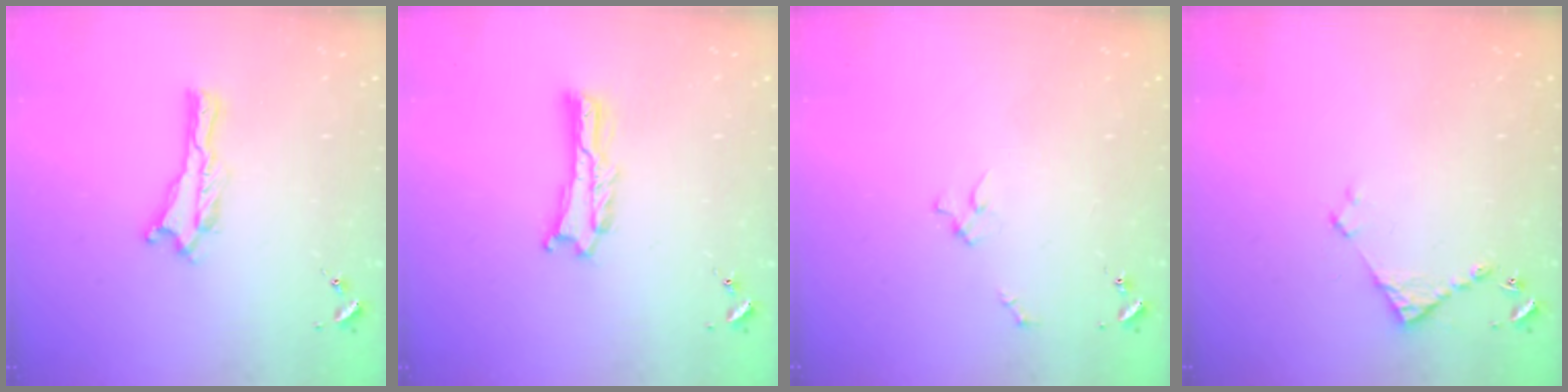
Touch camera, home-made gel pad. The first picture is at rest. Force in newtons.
{"total": 1.0, "press": 1.0, "slide": 0.2}
{"total": 2.0, "press": 2.0, "slide": 0.2}
{"total": 3.7, "press": 3.7, "slide": 0.3}